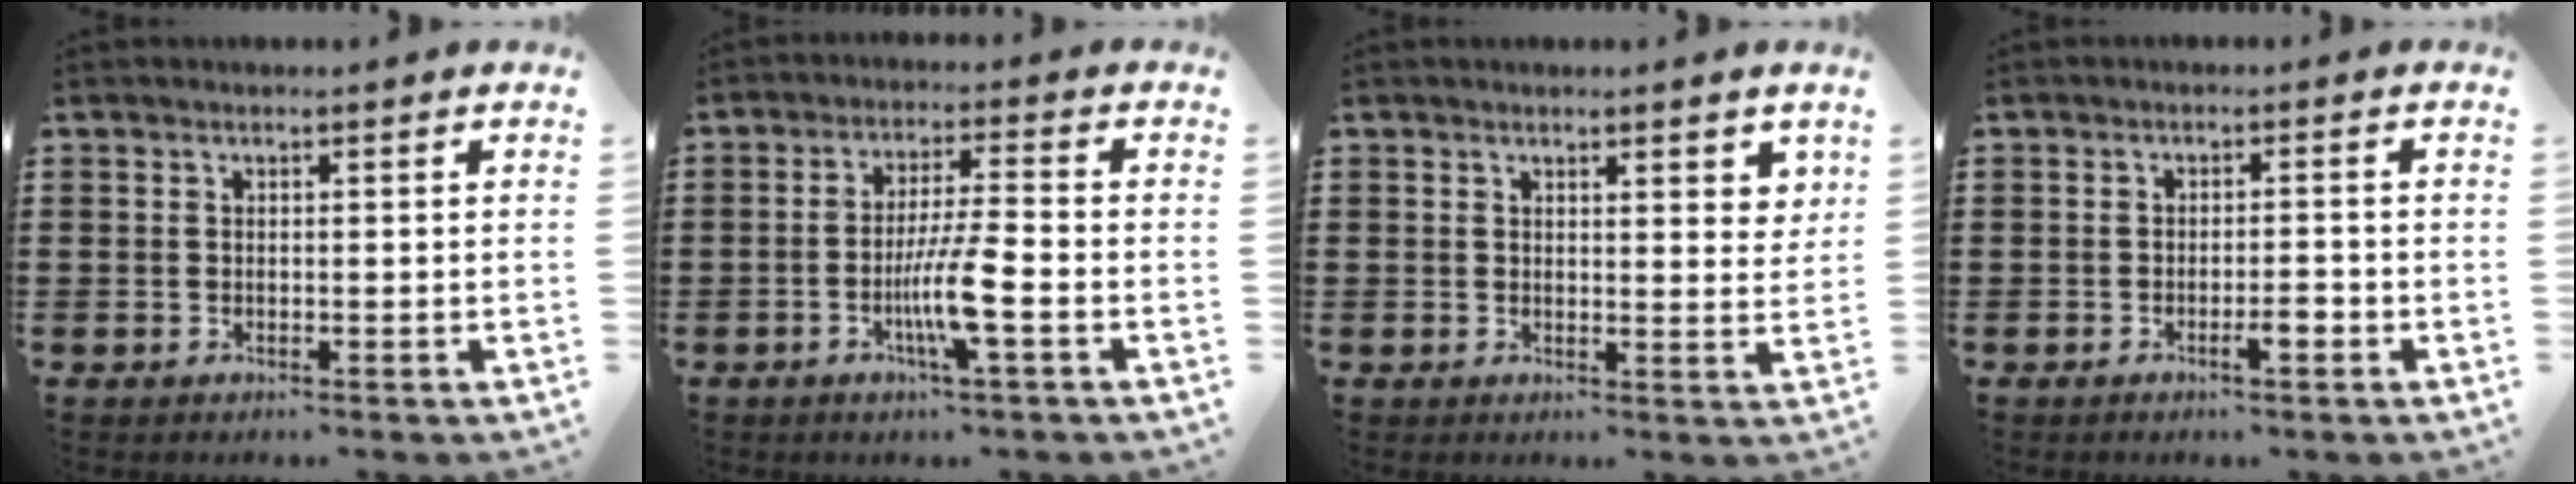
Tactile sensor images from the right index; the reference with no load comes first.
{"total": 7.6, "force": [-2.6, 0.4, 7.1], "torque": [-0.137, -0.013, -0.051]}
{"total": 2.2, "force": [1.8, 0.7, 1.0], "torque": [-0.016, 0.003, 0.031]}
{"total": 2.7, "force": [-1.4, 0.3, 2.3], "torque": [-0.039, -0.002, -0.023]}